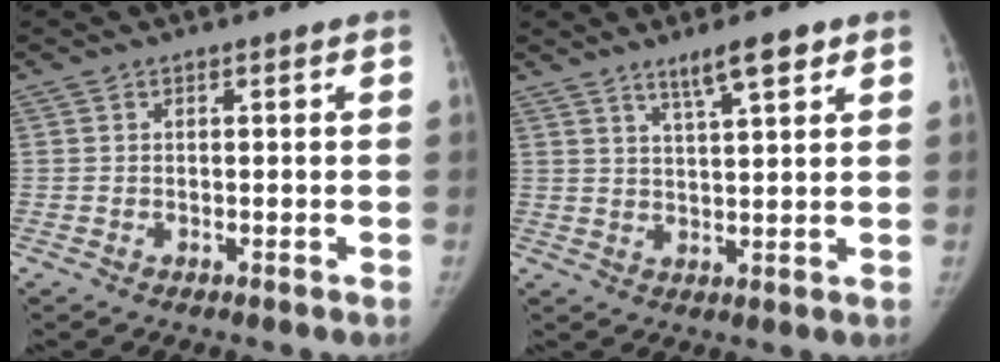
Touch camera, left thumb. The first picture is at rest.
{"total": 6.2, "force": [4.1, 1.0, 4.5], "torque": [-0.069, -0.021, 0.071]}